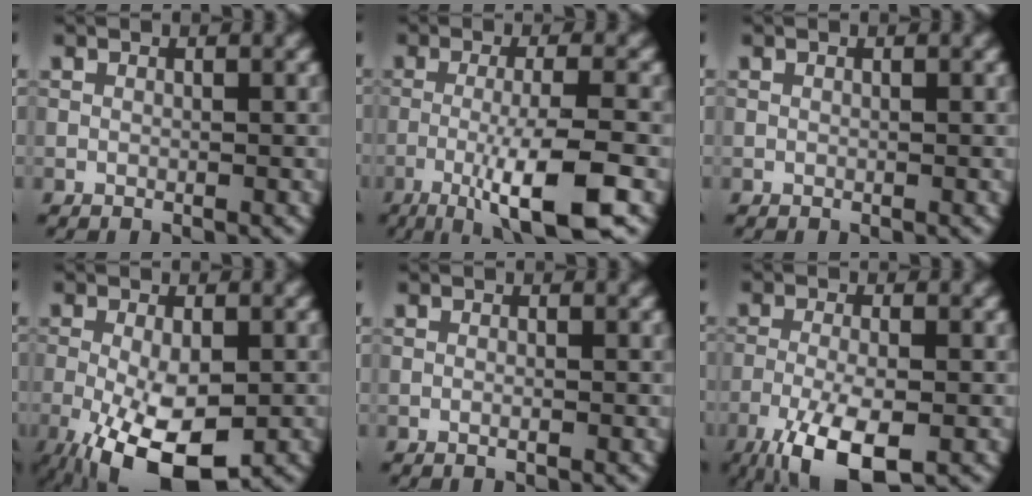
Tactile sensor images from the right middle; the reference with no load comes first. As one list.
[{"total": 8.1, "force": [-3.6, 1.3, 7.2], "torque": [-0.108, 0.006, -0.069]}, {"total": 0.0}, {"total": 8.9, "force": [-3.7, 3.6, 7.2], "torque": [-0.144, -0.021, -0.052]}, {"total": 0.6, "force": [-0.2, 0.1, 0.5], "torque": [-0.010, -0.003, -0.004]}, {"total": 7.4, "force": [-4.1, 2.3, 5.7], "torque": [-0.117, -0.012, -0.078]}]